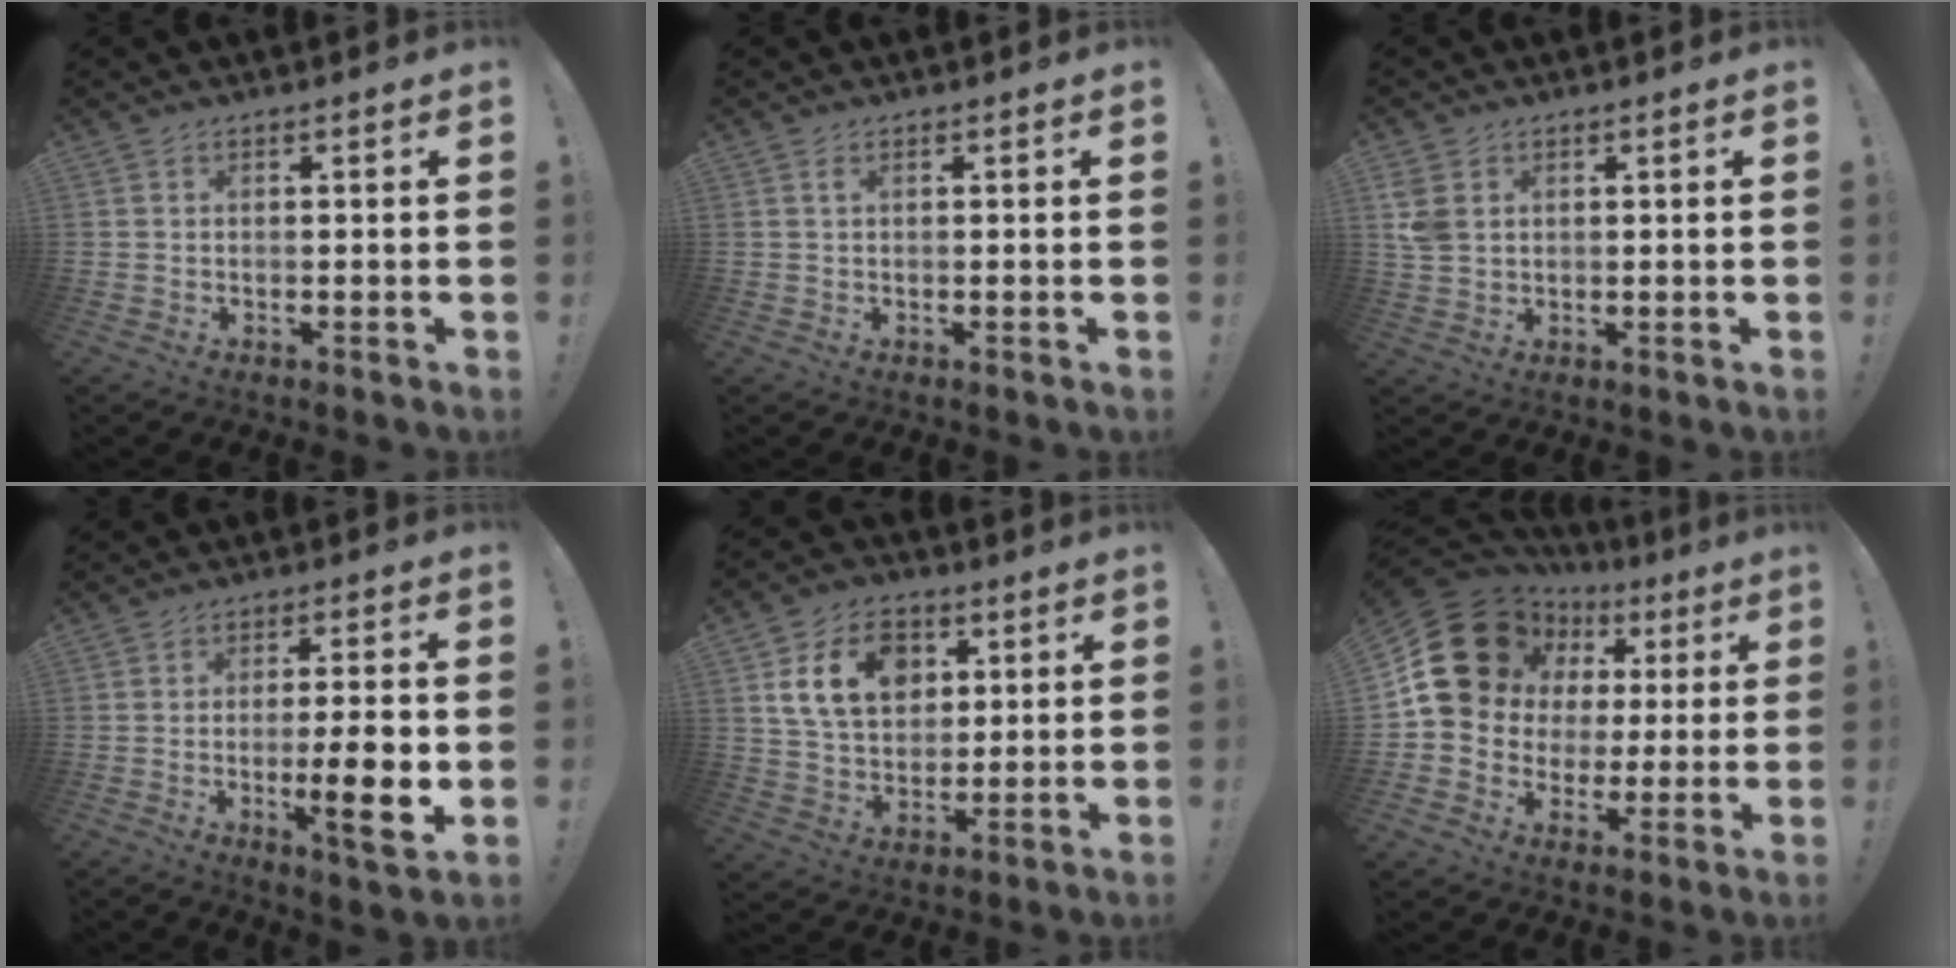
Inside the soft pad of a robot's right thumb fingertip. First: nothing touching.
{"total": 0.8, "force": [0.3, 0.3, 0.7], "torque": [-0.016, 0.002, 0.005]}
{"total": 5.7, "force": [2.2, 4.2, 3.3], "torque": [-0.065, -0.005, 0.042]}
{"total": 11.6, "force": [-2.4, 1.8, 11.2], "torque": [-0.157, -0.007, -0.039]}
{"total": 15.6, "force": [5.2, 11.8, 8.8], "torque": [-0.141, -0.009, 0.103]}
{"total": 19.6, "force": [7.3, 15.8, 8.9], "torque": [-0.125, -0.037, 0.161]}